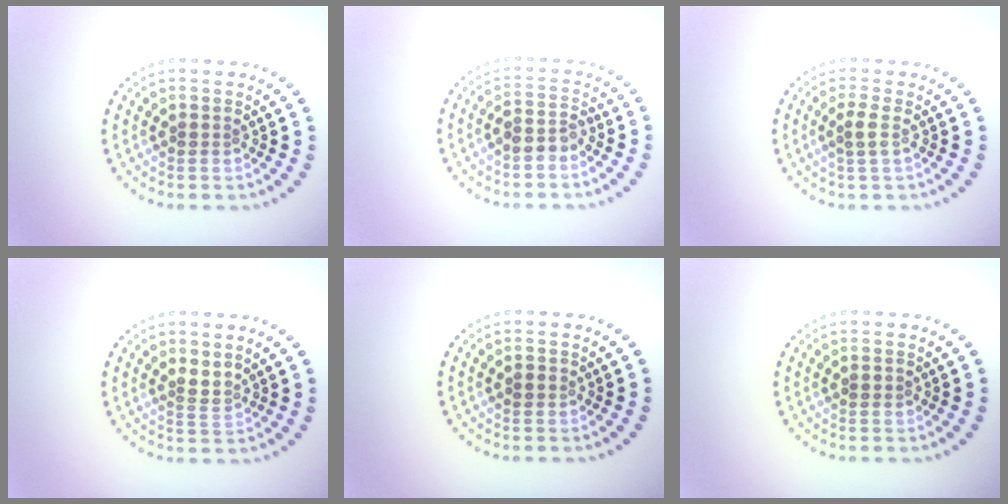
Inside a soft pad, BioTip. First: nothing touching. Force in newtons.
{"total": 2.1, "press": 1.9, "slide": 0.9}
{"total": 1.2, "press": 1.0, "slide": 0.7}
{"total": 1.6, "press": 1.2, "slide": 1.0}
{"total": 0.8, "press": 0.8, "slide": 0.4}
{"total": 0.8, "press": 0.8, "slide": 0.1}